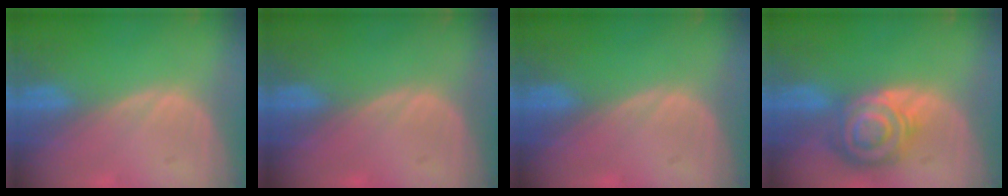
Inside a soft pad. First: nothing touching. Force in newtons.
{"total": 0.5, "press": 0.0, "slide": 0.5}
{"total": 0.0}
{"total": 8.4, "press": 7.3, "slide": 4.2}